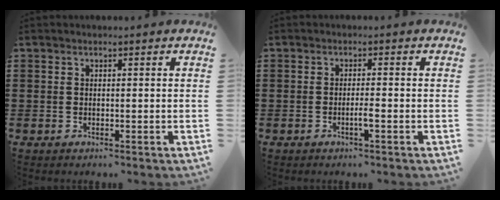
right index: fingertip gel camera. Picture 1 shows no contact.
{"total": 2.0, "force": [-0.9, 0.0, 1.8], "torque": [-0.031, -0.001, -0.016]}